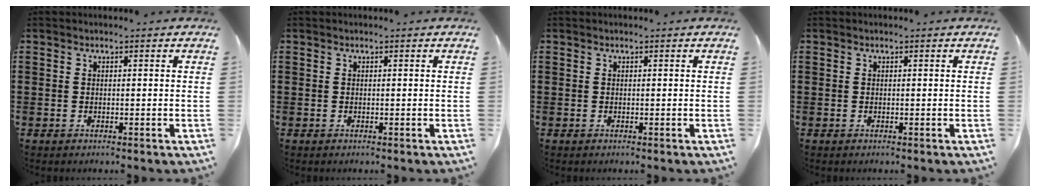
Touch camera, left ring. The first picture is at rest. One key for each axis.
{"total": 0.0}
{"total": 0.0}
{"total": 0.0}